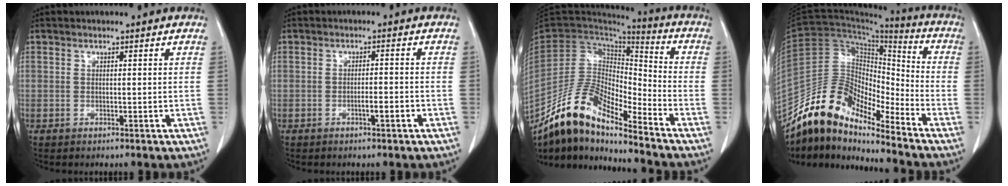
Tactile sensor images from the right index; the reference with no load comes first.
{"total": 2.3, "force": [-1.1, 0.2, 2.0], "torque": [-0.032, 0.001, -0.019]}
{"total": 14.6, "force": [-12.2, 3.3, 7.3], "torque": [-0.135, 0.027, -0.228]}
{"total": 13.0, "force": [-11.3, 3.9, 5.0], "torque": [-0.088, 0.057, -0.212]}